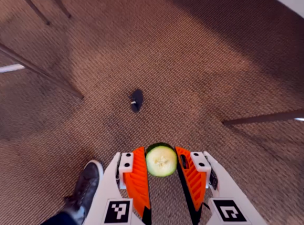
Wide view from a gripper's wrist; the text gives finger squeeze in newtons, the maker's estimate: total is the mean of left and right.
{"total": 7.6, "left": 7.2, "right": 7.9}